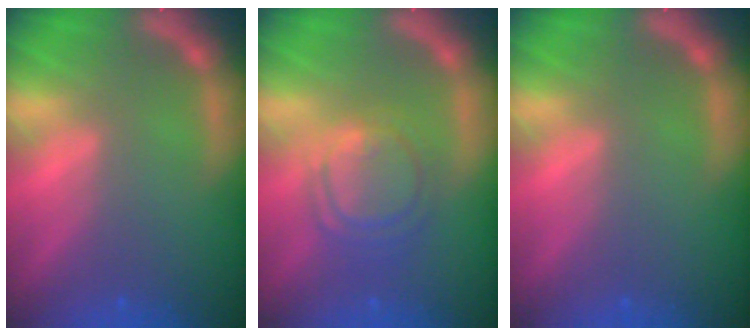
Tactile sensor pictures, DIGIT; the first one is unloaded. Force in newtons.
{"total": 5.6}
{"total": 0.0}